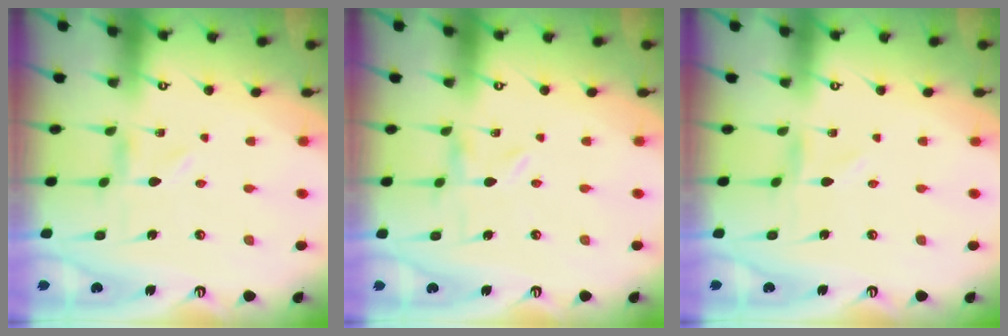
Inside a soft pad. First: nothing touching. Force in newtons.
{"total": 0.0}
{"total": 0.0}